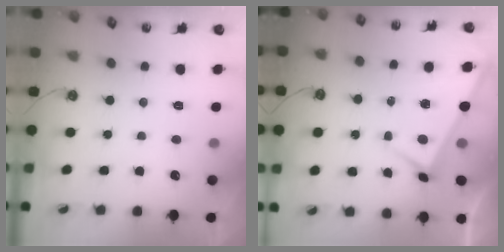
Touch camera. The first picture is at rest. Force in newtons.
{"total": 3.0, "press": 3.0, "slide": 0.1}